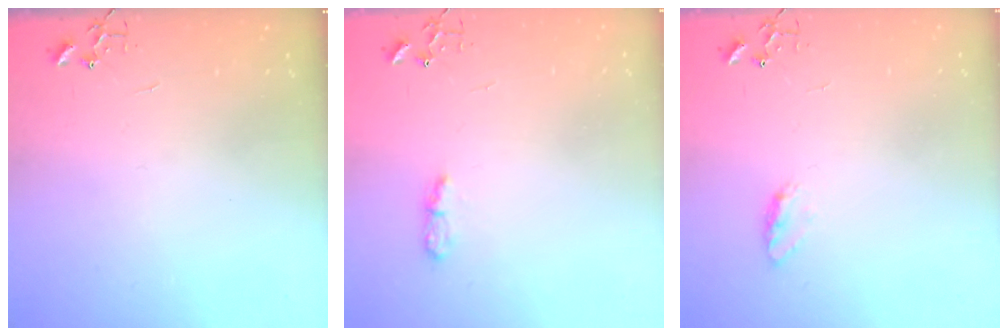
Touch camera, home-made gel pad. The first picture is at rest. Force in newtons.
{"total": 6.1, "press": 6.1, "slide": 0.5}
{"total": 5.0, "press": 5.0, "slide": 0.7}